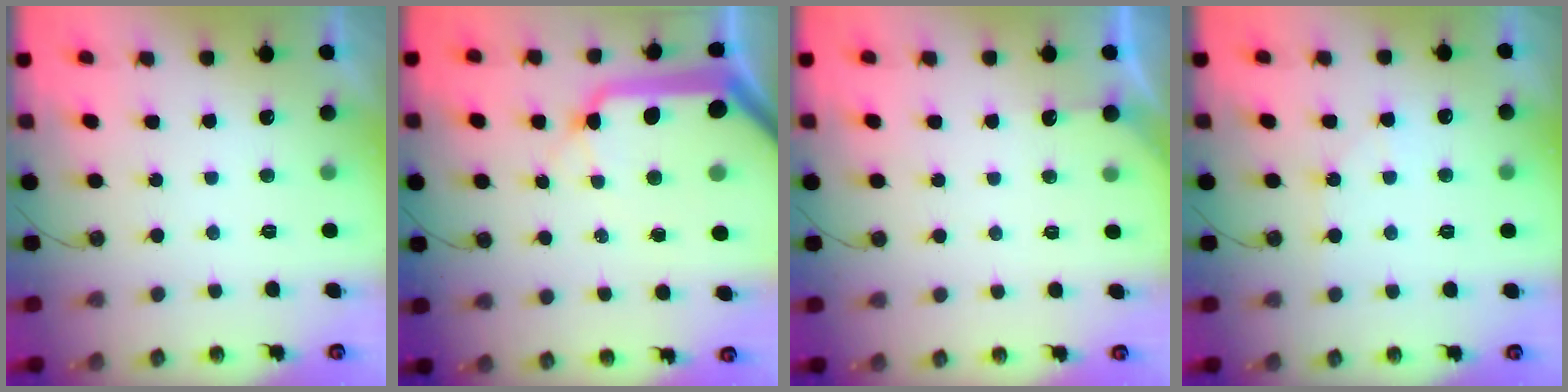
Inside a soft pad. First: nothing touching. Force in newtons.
{"total": 20.8, "press": 20.5, "slide": 3.5}
{"total": 3.2, "press": 3.2, "slide": 0.3}
{"total": 4.1, "press": 4.1, "slide": 0.5}